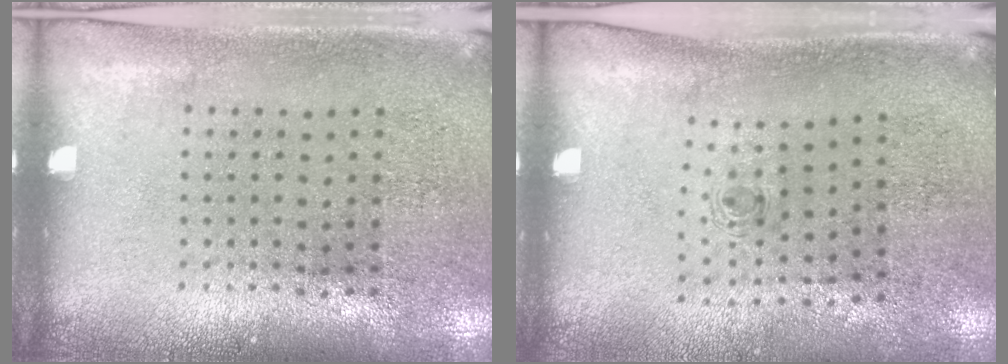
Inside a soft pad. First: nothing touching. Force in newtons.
{"total": 0.7, "press": 0.3, "slide": 0.6}